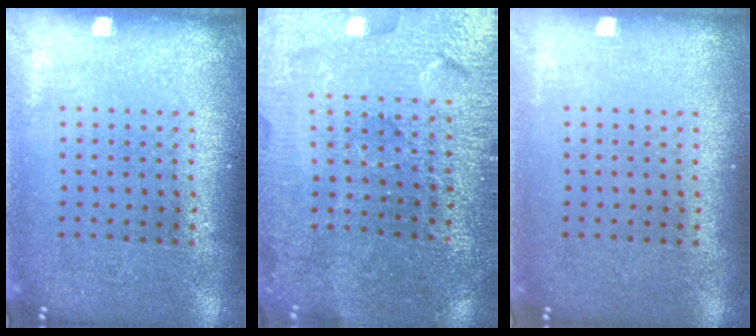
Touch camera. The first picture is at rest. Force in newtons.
{"total": 3.4, "press": 3.4, "slide": 0.2}
{"total": 0.0}